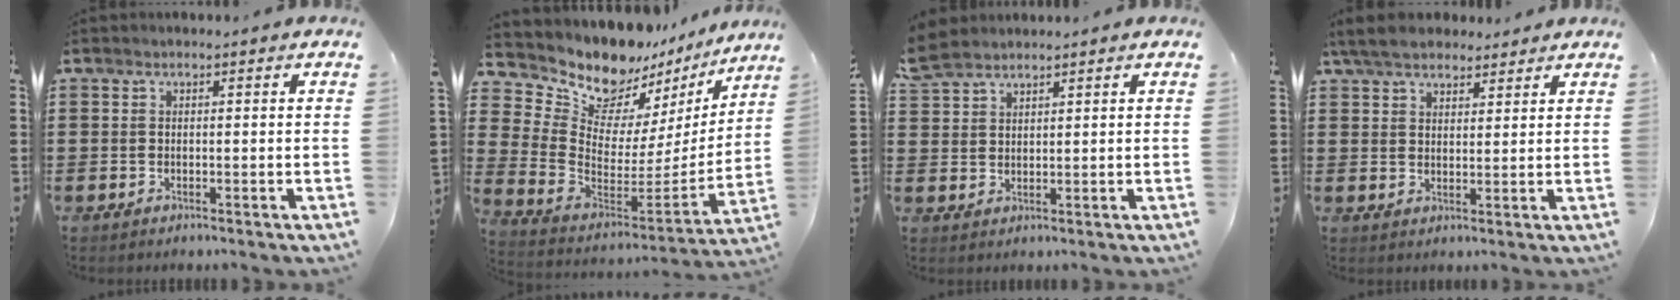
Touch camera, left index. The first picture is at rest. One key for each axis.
{"total": 10.9, "fx": 9.4, "fy": 4.6, "fz": 2.8, "tx": -0.096, "ty": -0.076, "tz": 0.169}
{"total": 3.7, "fx": 3.2, "fy": 1.4, "fz": 1.2, "tx": -0.035, "ty": 0.002, "tz": 0.062}
{"total": 5.2, "fx": 4.5, "fy": 1.8, "fz": 1.9, "tx": -0.051, "ty": -0.003, "tz": 0.086}